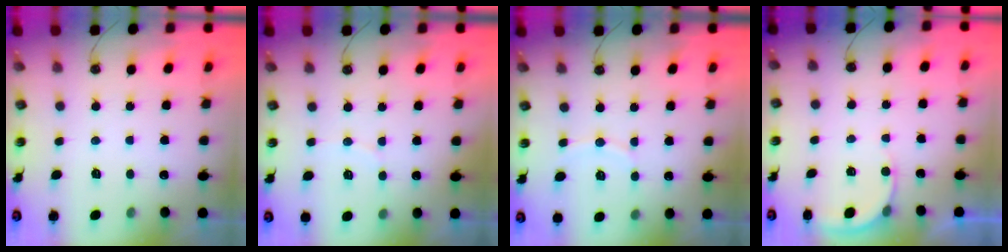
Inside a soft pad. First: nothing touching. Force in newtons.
{"total": 3.5, "press": 3.5, "slide": 0.3}
{"total": 6.3, "press": 6.2, "slide": 1.3}
{"total": 3.1, "press": 3.1, "slide": 0.3}